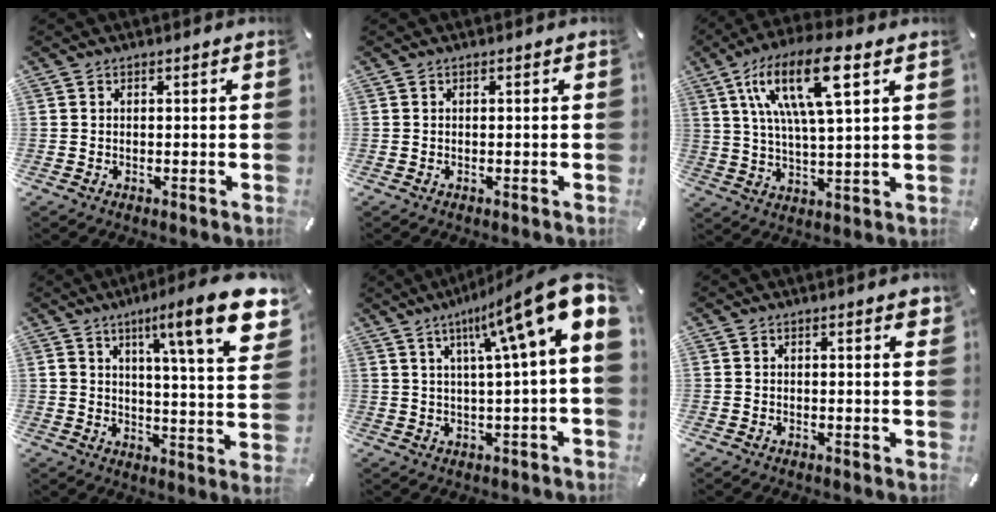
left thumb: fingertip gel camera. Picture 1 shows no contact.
{"total": 0.0}
{"total": 17.1, "force": [7.7, 5.0, 14.4], "torque": [-0.287, -0.013, 0.123]}
{"total": 18.2, "force": [8.8, 1.9, 15.9], "torque": [-0.239, -0.053, 0.120]}
{"total": 16.8, "force": [7.3, 2.0, 15.0], "torque": [-0.232, -0.047, 0.102]}
{"total": 1.5, "force": [0.9, 0.2, 1.2], "torque": [-0.016, -0.002, 0.013]}